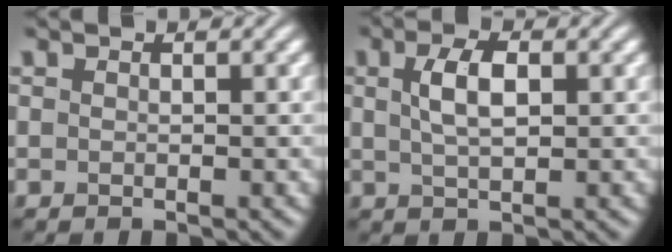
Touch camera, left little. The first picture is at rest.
{"total": 3.4, "force": [0.9, 1.5, 2.9], "torque": [-0.062, 0.004, 0.017]}